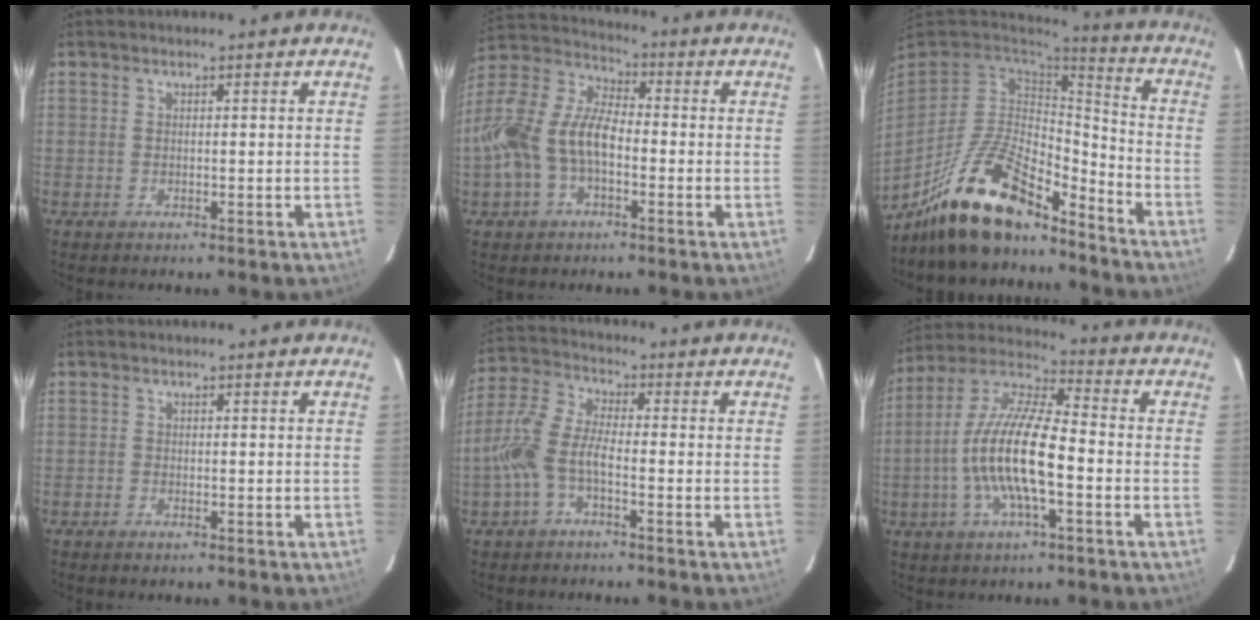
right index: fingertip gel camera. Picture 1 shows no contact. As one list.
[{"total": 15.2, "force": [-3.7, 8.7, 11.9], "torque": [-0.250, 0.014, -0.074]}, {"total": 19.0, "force": [-14.2, 6.3, 11.0], "torque": [-0.234, -0.016, -0.257]}, {"total": 0.9, "force": [-0.8, 0.4, 0.2], "torque": [-0.005, -0.001, -0.016]}, {"total": 7.7, "force": [-2.8, 2.7, 6.7], "torque": [-0.160, 0.013, -0.059]}, {"total": 15.1, "force": [-3.5, 3.9, 14.1], "torque": [-0.278, 0.000, -0.073]}]